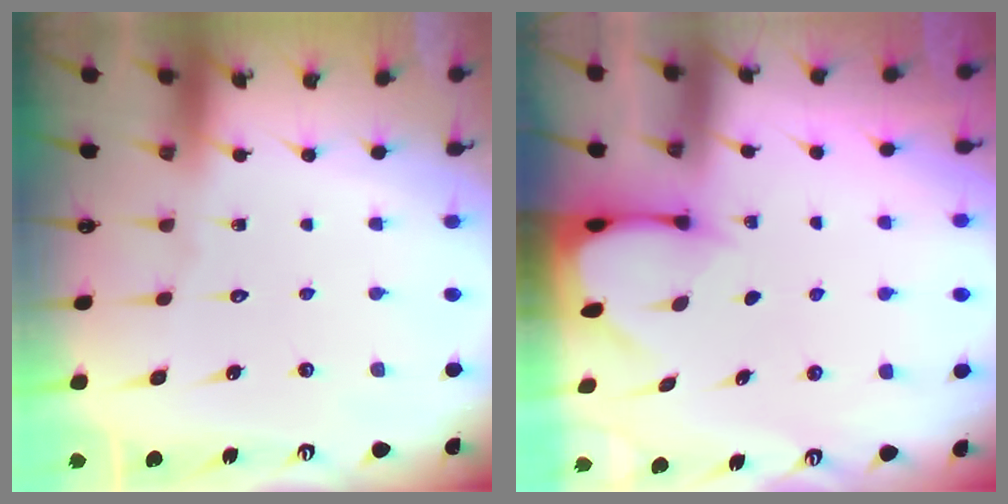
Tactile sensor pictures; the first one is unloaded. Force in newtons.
{"total": 2.5, "press": 2.5, "slide": 0.3}